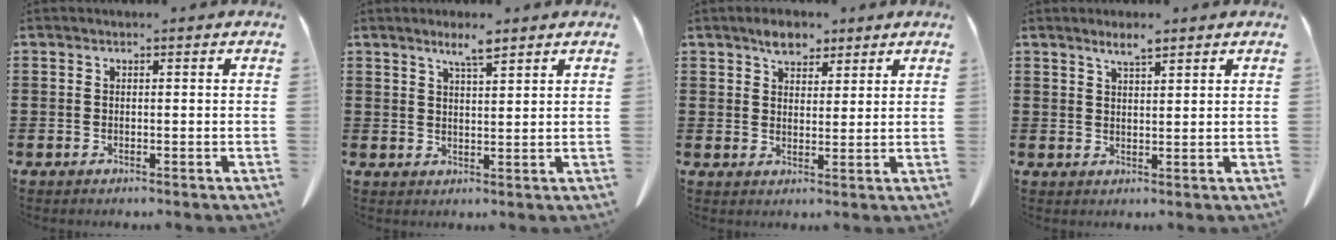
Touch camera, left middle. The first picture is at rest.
{"total": 3.8, "force": [2.9, 0.3, 2.5], "torque": [-0.055, 0.000, 0.050]}
{"total": 4.6, "force": [3.6, 2.3, 1.7], "torque": [-0.035, 0.002, 0.066]}
{"total": 2.8, "force": [2.2, 0.4, 1.7], "torque": [-0.038, 0.001, 0.040]}